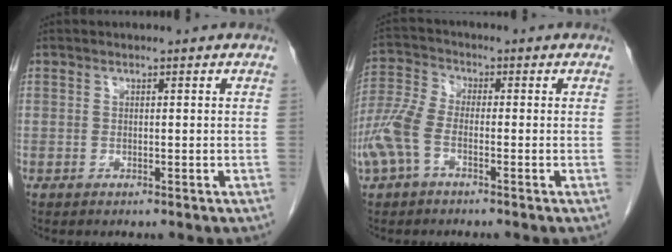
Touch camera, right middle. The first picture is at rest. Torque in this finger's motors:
{"motor_torque": [1.46, -0.68, 0.28, 0.15]}